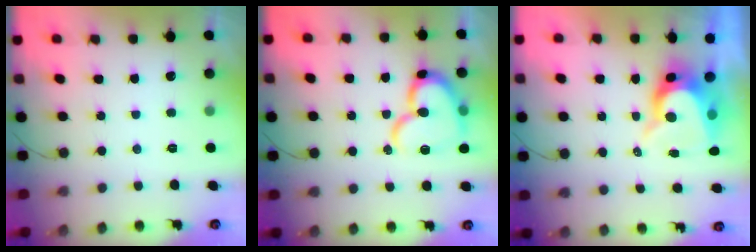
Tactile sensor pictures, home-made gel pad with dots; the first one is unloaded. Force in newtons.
{"total": 16.3, "press": 16.2, "slide": 2.0}
{"total": 10.1, "press": 10.0, "slide": 1.0}